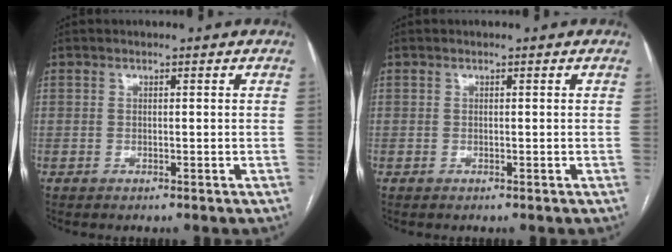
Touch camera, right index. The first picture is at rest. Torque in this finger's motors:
{"motor_torque": [0.00, 0.00, 0.00, 0.01]}